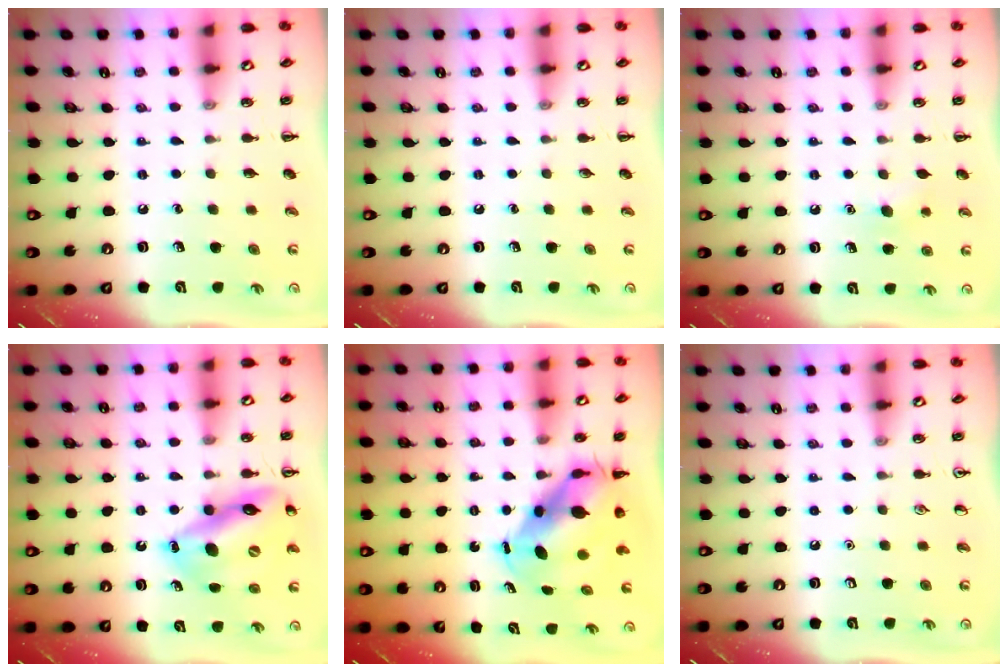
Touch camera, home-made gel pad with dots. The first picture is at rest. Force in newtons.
{"total": 0.0}
{"total": 5.6, "press": 5.4, "slide": 1.4}
{"total": 16.3, "press": 15.8, "slide": 3.9}
{"total": 8.2, "press": 8.0, "slide": 1.9}
{"total": 0.0}